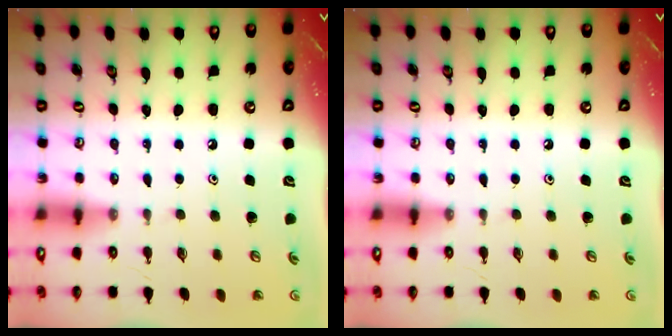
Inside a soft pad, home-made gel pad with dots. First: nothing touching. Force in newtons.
{"total": 0.0}